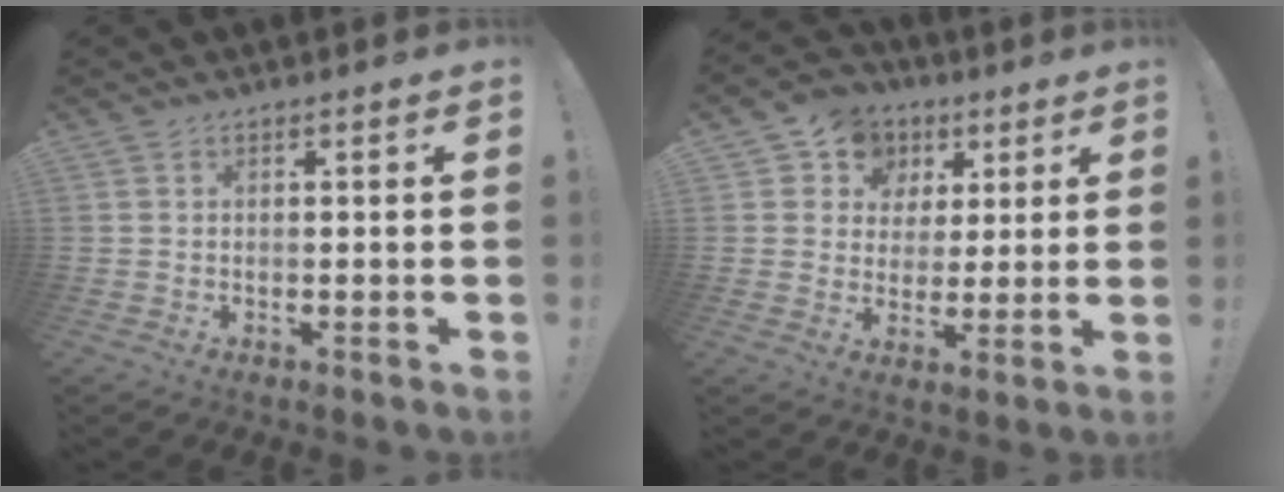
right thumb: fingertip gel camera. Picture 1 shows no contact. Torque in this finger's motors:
{"motor_torque": [0.01, 0.10, 0.42, 0.23, -0.03]}